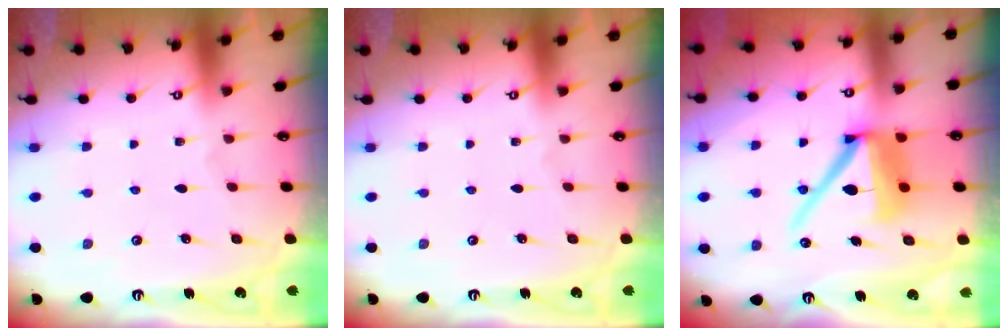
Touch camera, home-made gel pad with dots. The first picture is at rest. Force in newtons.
{"total": 0.0}
{"total": 14.3, "press": 14.2, "slide": 1.5}